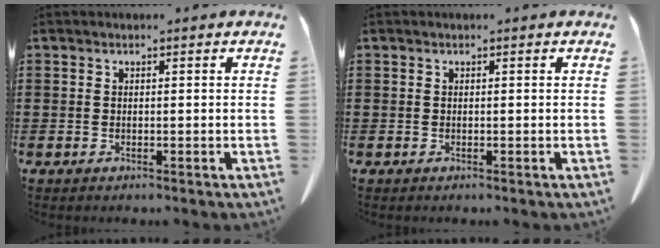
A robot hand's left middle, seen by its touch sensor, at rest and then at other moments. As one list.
[{"total": 0.0}]